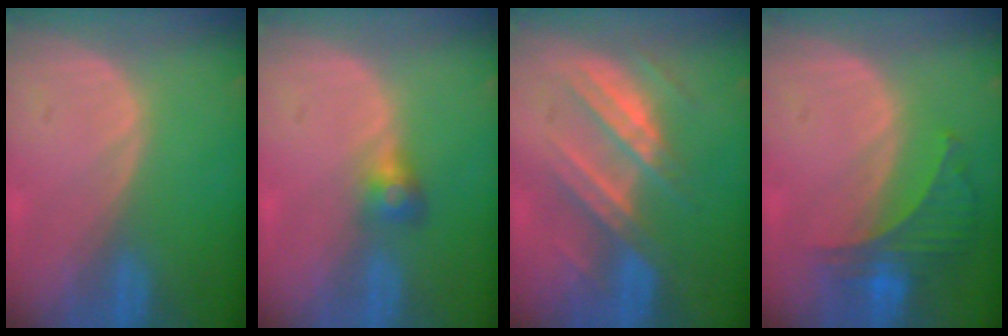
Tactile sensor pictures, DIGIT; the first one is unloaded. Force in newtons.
{"total": 2.8, "press": 2.6, "slide": 0.9}
{"total": 7.2, "press": 7.2, "slide": 0.9}
{"total": 6.3, "press": 5.9, "slide": 2.3}